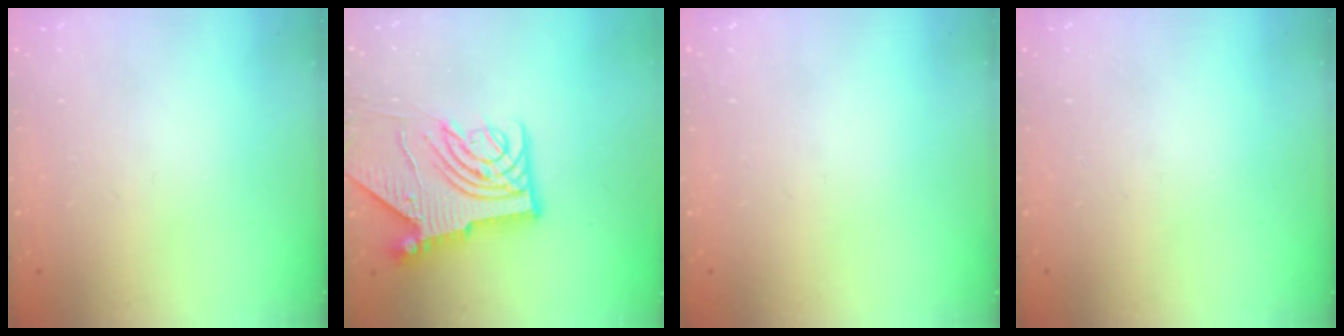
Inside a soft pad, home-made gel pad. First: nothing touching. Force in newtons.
{"total": 12.2, "press": 12.1, "slide": 1.5}
{"total": 0.0}
{"total": 0.0}